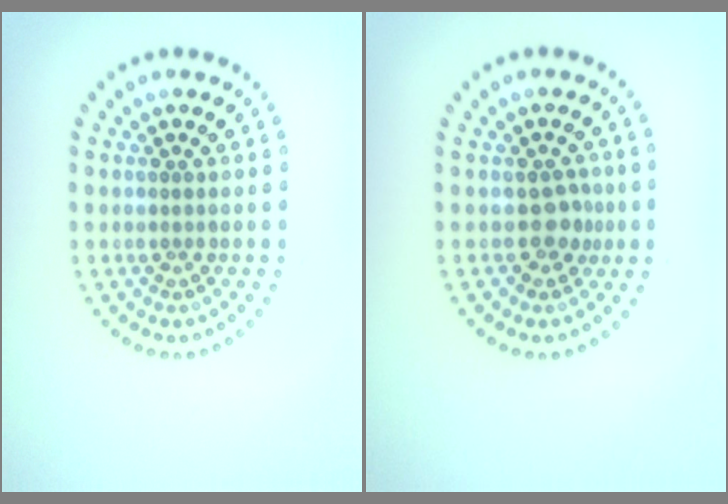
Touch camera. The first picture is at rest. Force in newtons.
{"total": 1.8, "press": 1.5, "slide": 1.0}